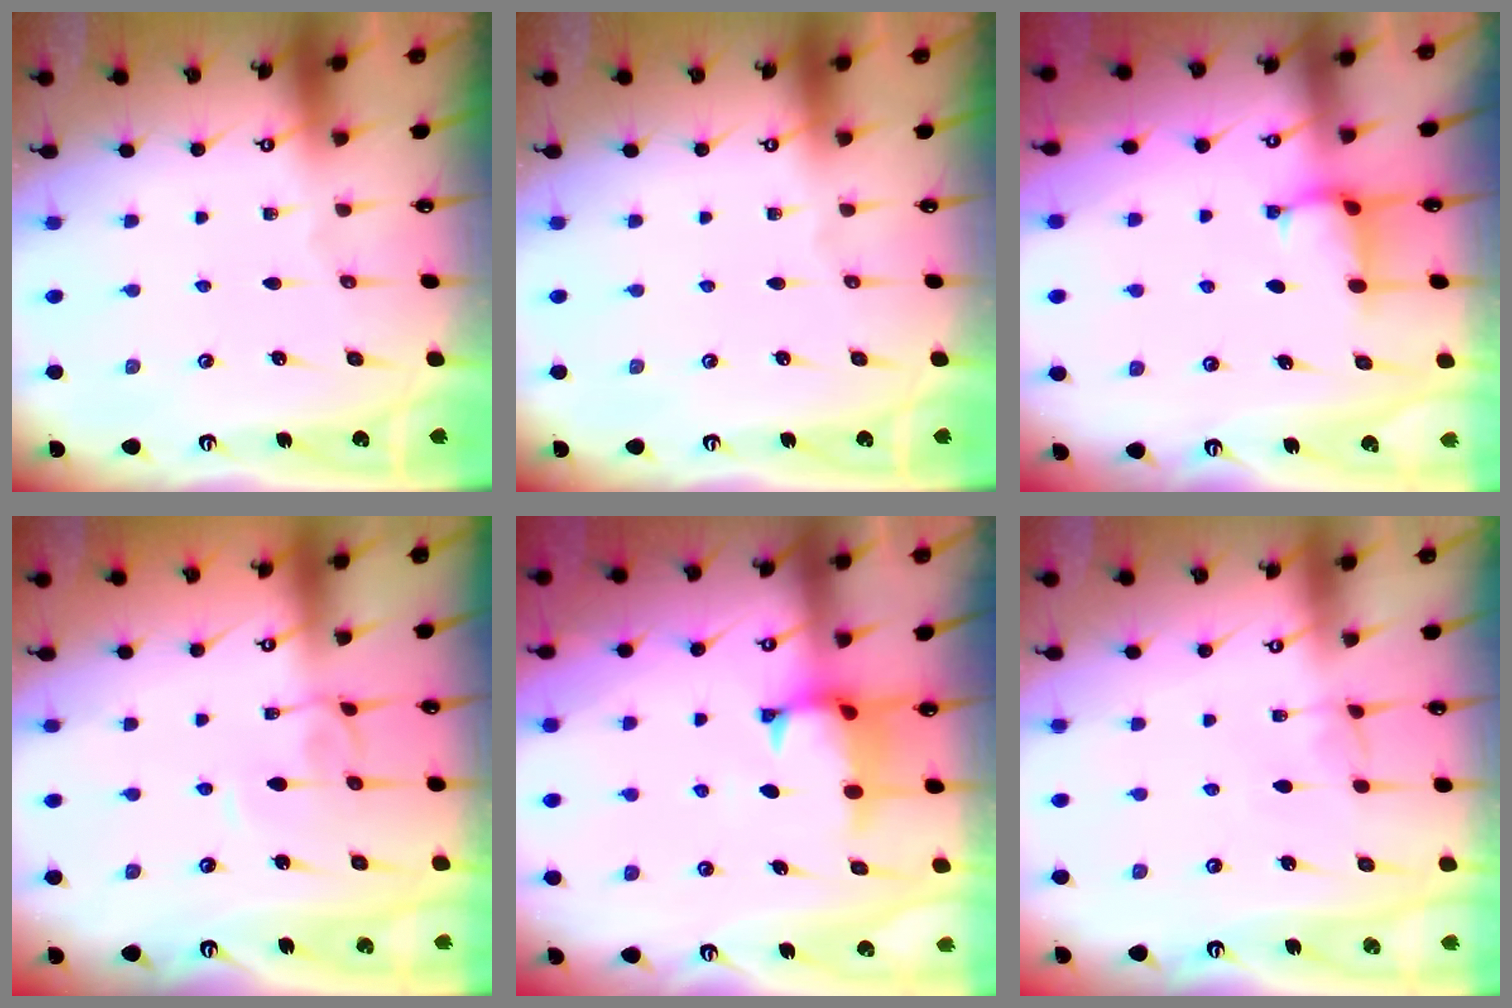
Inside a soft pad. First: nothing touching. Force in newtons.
{"total": 0.0}
{"total": 2.5, "press": 2.5, "slide": 0.4}
{"total": 2.3, "press": 2.2, "slide": 0.3}
{"total": 1.3, "press": 1.0, "slide": 0.8}
{"total": 2.8, "press": 2.7, "slide": 0.4}